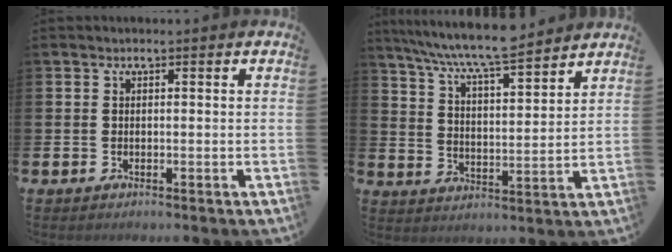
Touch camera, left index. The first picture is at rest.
{"total": 8.0, "force": [7.6, 0.2, 2.7], "torque": [-0.083, -0.047, 0.134]}